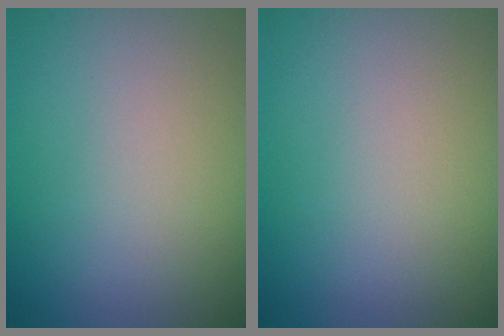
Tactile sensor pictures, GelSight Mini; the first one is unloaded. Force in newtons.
{"total": 0.0}